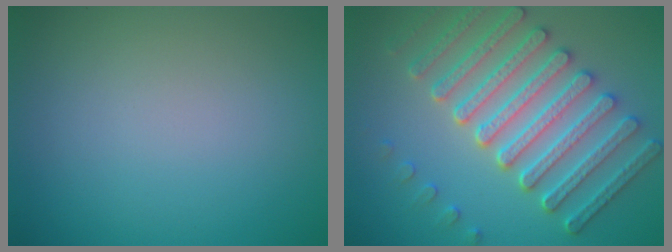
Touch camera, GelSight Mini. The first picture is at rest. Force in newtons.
{"total": 6.9, "press": 6.2, "slide": 3.1}